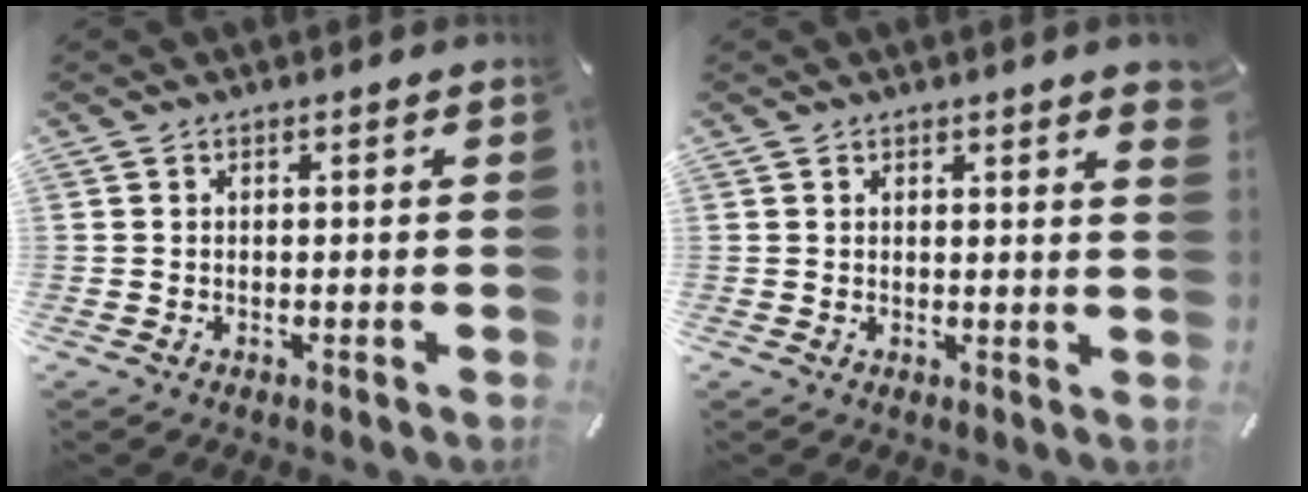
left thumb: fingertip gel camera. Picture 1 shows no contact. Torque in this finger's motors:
{"motor_torque": [0.68, -0.26, 0.35, -0.13, 0.00]}